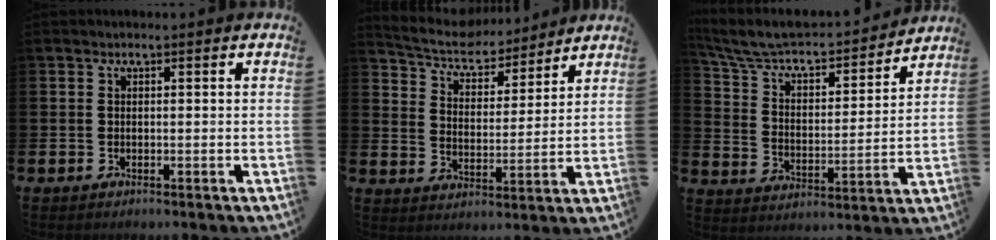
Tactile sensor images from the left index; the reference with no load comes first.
{"total": 6.7, "force": [6.4, 1.6, 1.0], "torque": [-0.052, -0.048, 0.109]}
{"total": 7.7, "force": [7.0, 2.3, 2.4], "torque": [-0.085, -0.052, 0.117]}